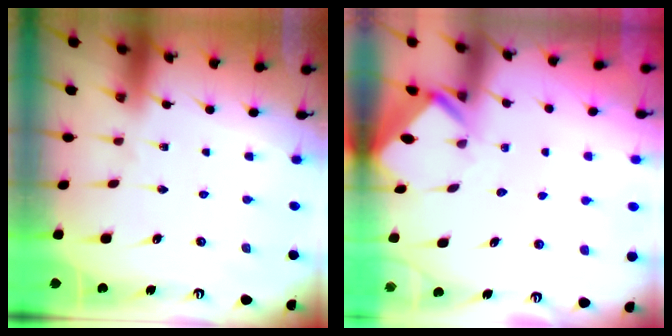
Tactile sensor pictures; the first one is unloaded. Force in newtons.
{"total": 2.8, "press": 2.8, "slide": 0.2}